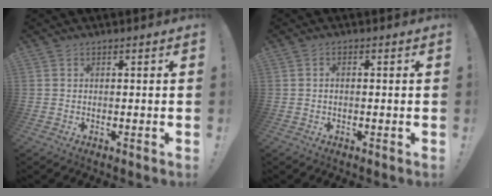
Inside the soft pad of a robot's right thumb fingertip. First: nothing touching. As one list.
[{"total": 1.1, "force": [-0.3, 0.4, 1.0], "torque": [-0.017, 0.002, -0.006]}]